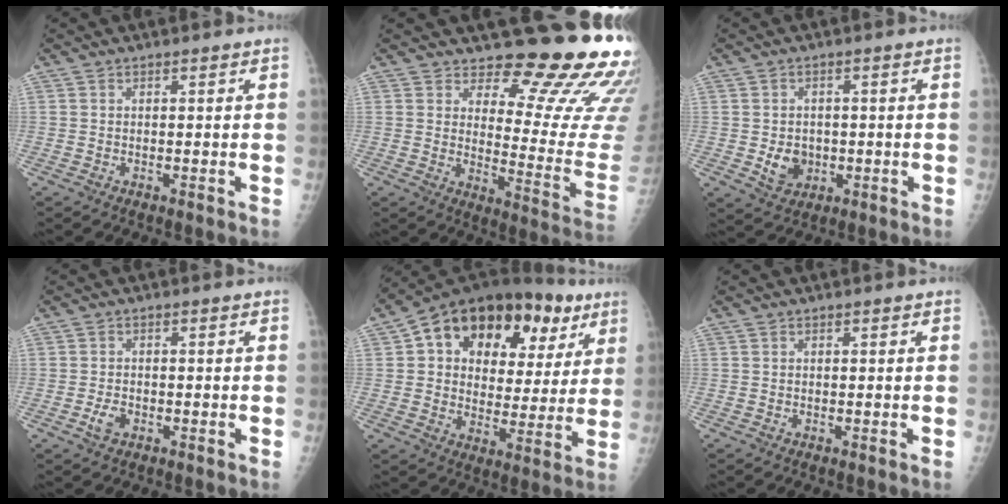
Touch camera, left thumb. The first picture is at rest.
{"total": 19.0, "force": [15.9, 5.3, 9.0], "torque": [-0.068, -0.155, 0.189]}
{"total": 5.2, "force": [-0.9, 4.3, 2.9], "torque": [-0.027, 0.002, -0.004]}
{"total": 2.6, "force": [-1.1, 1.7, 1.7], "torque": [-0.033, 0.006, -0.020]}
{"total": 23.0, "force": [9.9, 14.8, 14.6], "torque": [-0.168, 0.024, 0.150]}
{"total": 0.0}